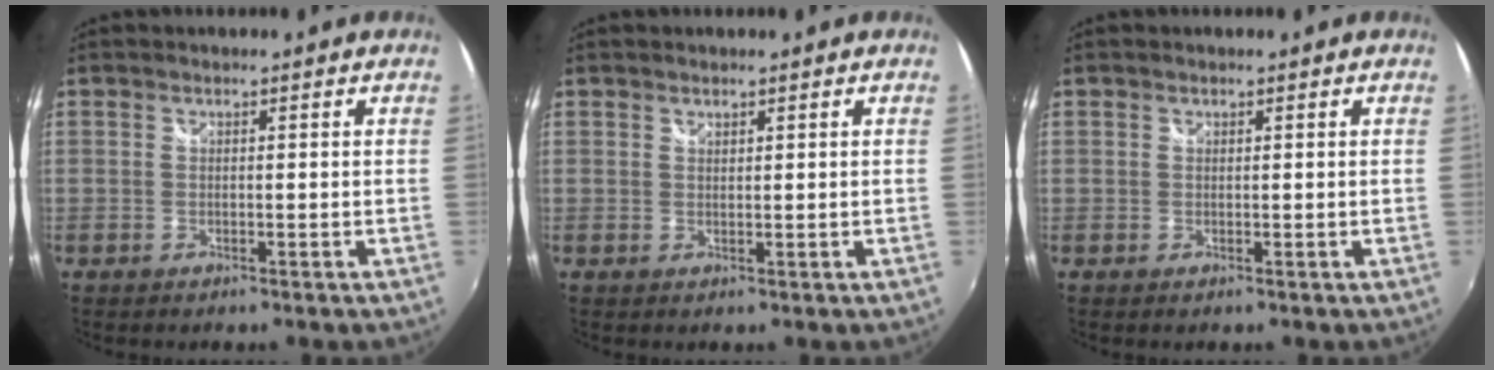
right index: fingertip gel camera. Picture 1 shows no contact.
{"total": 0.7, "force": [0.6, 0.3, 0.1], "torque": [-0.001, 0.000, 0.012]}
{"total": 0.5, "force": [0.1, 0.5, 0.0], "torque": [0.004, 0.003, 0.000]}